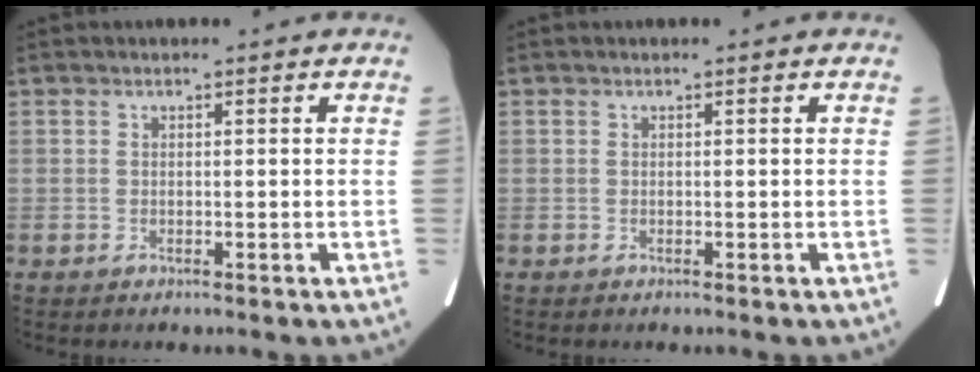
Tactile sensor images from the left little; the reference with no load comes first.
{"total": 0.0}